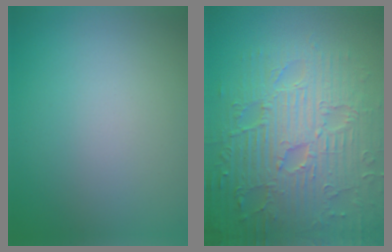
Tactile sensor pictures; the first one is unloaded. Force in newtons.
{"total": 9.4, "press": 6.9, "slide": 6.4}